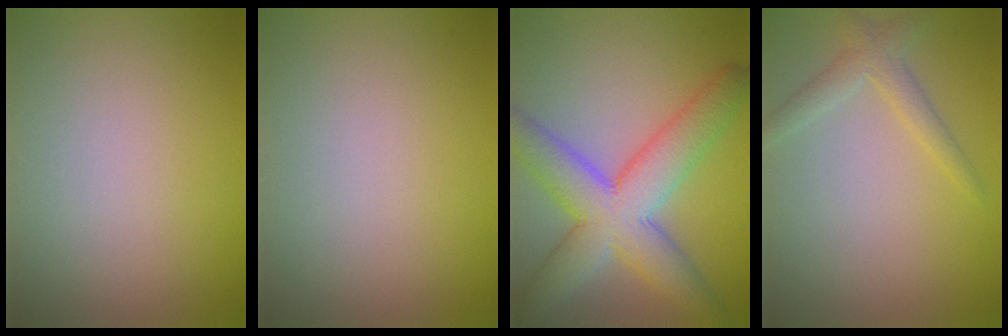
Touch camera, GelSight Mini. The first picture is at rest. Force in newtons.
{"total": 0.0}
{"total": 8.7, "press": 8.7, "slide": 0.5}
{"total": 2.0, "press": 2.0, "slide": 0.2}